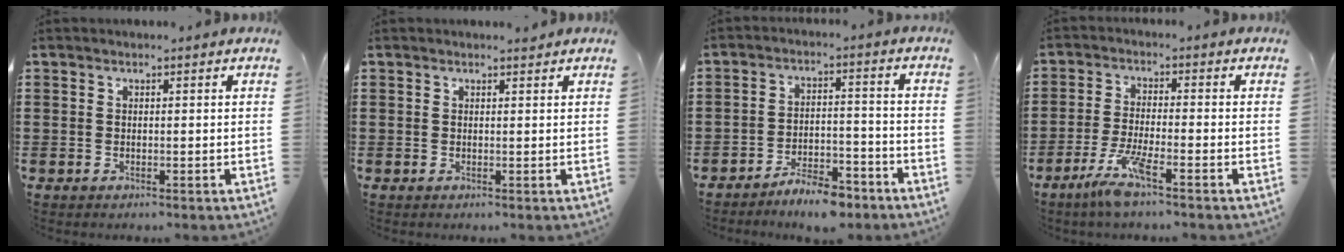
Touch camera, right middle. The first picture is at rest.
{"total": 0.5, "force": [0.4, 0.3, 0.1], "torque": [0.004, -0.002, 0.007]}
{"total": 6.2, "force": [-5.6, 1.2, 2.3], "torque": [-0.038, 0.011, -0.107]}
{"total": 5.9, "force": [-3.8, 0.4, 4.5], "torque": [-0.098, -0.011, -0.073]}